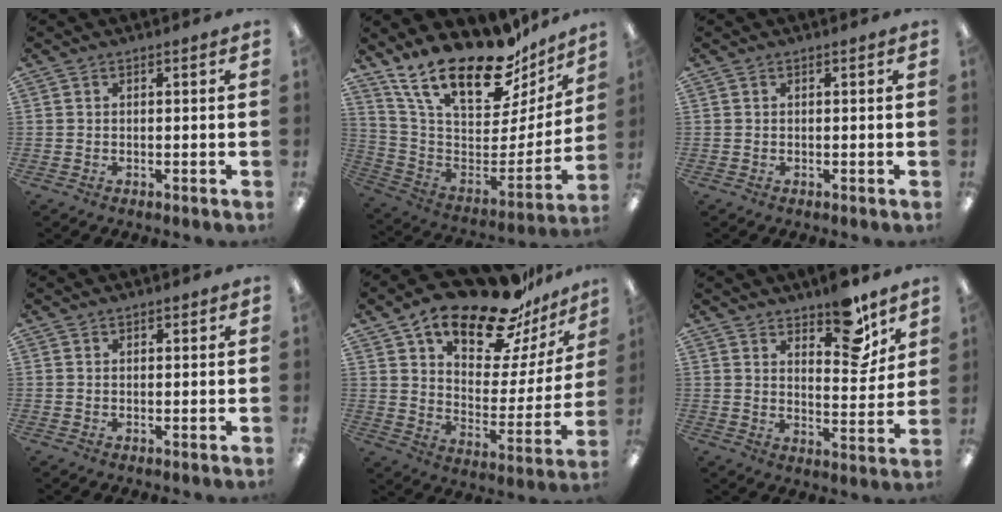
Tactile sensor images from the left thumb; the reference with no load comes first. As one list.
[{"total": 25.3, "force": [18.5, 9.7, 14.3], "torque": [-0.234, -0.132, 0.322]}, {"total": 0.0}, {"total": 0.9, "force": [0.7, 0.4, 0.3], "torque": [-0.006, 0.001, 0.013]}, {"total": 22.6, "force": [17.3, 8.3, 12.0], "torque": [-0.192, -0.114, 0.294]}, {"total": 11.2, "force": [8.6, 4.3, 5.8], "torque": [-0.050, -0.065, 0.144]}]